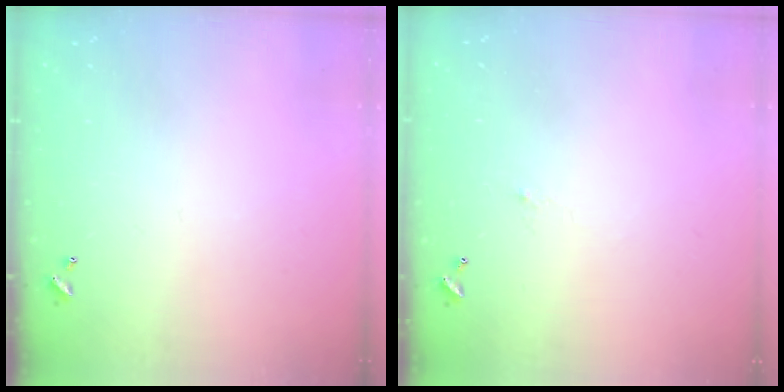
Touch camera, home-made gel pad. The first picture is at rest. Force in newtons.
{"total": 0.8, "press": 0.7, "slide": 0.5}